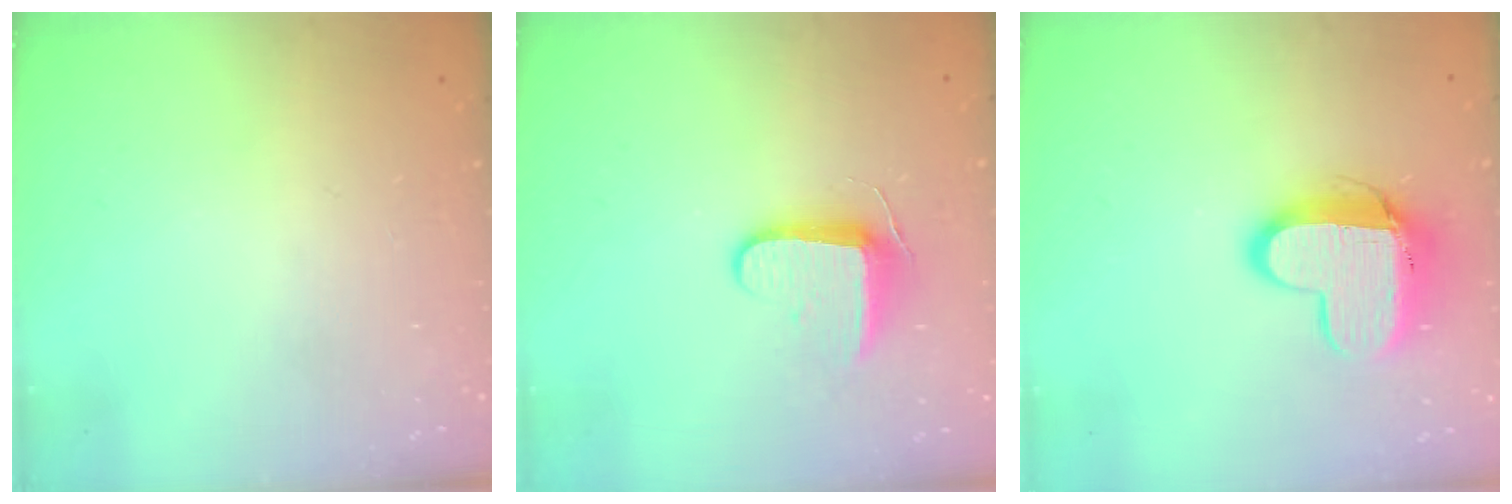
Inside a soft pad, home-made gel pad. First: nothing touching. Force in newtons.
{"total": 9.3, "press": 9.2, "slide": 1.5}
{"total": 12.1, "press": 12.0, "slide": 1.2}